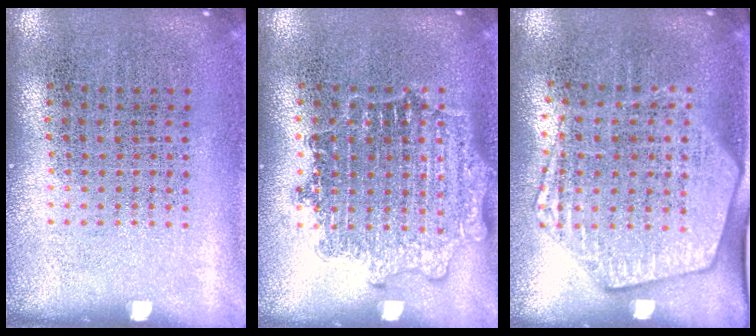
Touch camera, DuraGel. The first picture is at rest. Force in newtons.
{"total": 1.4, "press": 1.4, "slide": 0.1}
{"total": 1.9, "press": 1.7, "slide": 0.9}